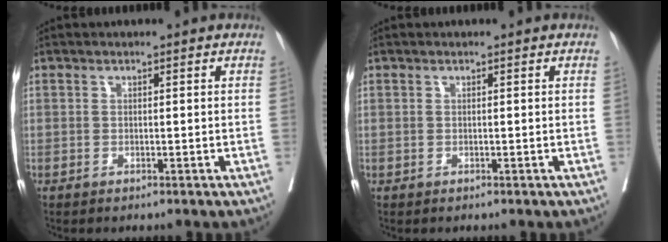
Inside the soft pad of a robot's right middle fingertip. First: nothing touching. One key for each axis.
{"total": 0.0}